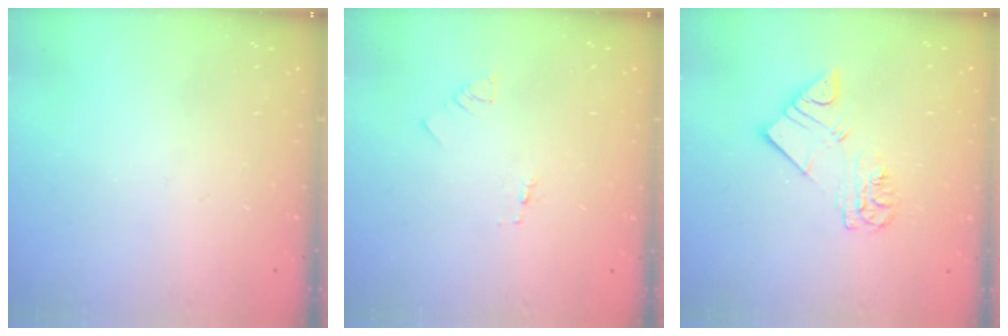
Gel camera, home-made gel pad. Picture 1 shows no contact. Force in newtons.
{"total": 1.4, "press": 1.3, "slide": 0.1}
{"total": 8.7, "press": 8.7, "slide": 0.9}